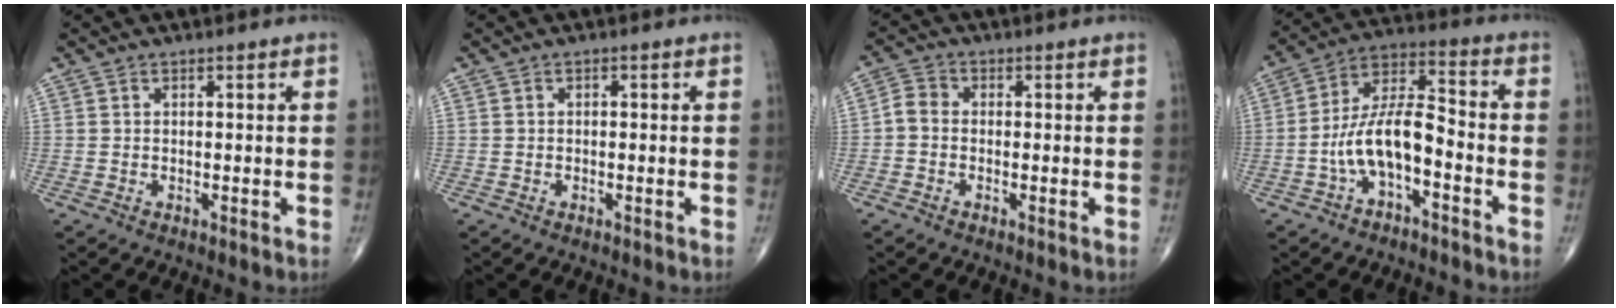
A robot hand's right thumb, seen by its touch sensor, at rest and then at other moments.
{"total": 0.5, "force": [0.0, 0.3, 0.4], "torque": [-0.005, 0.001, -0.001]}
{"total": 3.0, "force": [-0.7, 2.3, 1.8], "torque": [-0.027, 0.009, -0.025]}
{"total": 11.1, "force": [-3.9, 4.6, 9.3], "torque": [-0.177, 0.055, -0.077]}